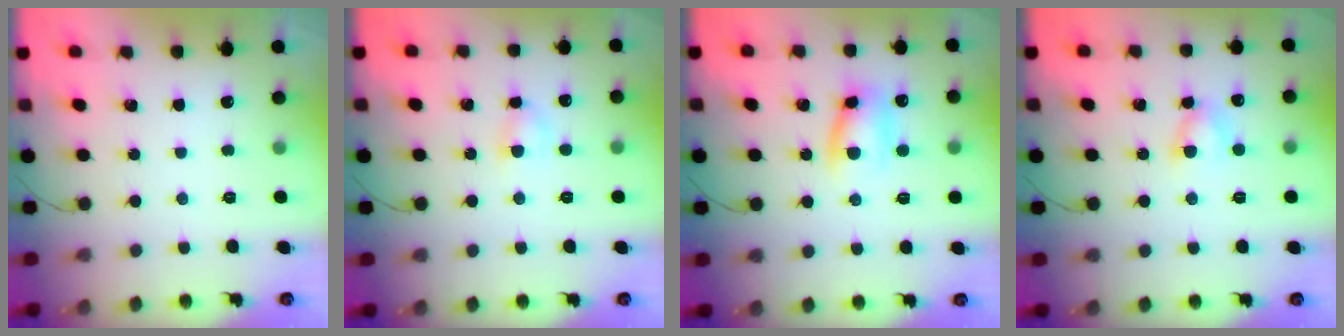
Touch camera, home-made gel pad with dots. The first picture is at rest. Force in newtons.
{"total": 4.0, "press": 3.8, "slide": 1.4}
{"total": 9.4, "press": 9.3, "slide": 1.3}
{"total": 4.7, "press": 4.6, "slide": 0.5}